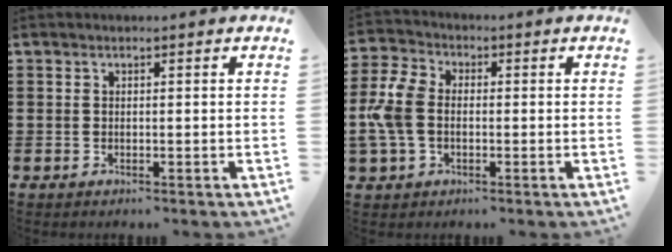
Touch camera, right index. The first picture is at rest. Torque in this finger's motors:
{"motor_torque": [2.14, 0.00, 0.80, 0.13]}